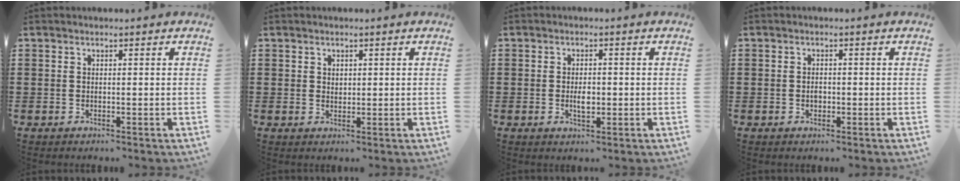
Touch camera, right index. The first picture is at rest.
{"total": 1.2, "force": [0.8, 0.8, 0.3], "torque": [-0.007, 0.003, 0.015]}
{"total": 2.5, "force": [-0.3, 1.2, 2.2], "torque": [-0.040, 0.004, -0.006]}
{"total": 1.0, "force": [-0.1, 0.8, 0.6], "torque": [-0.014, 0.004, -0.003]}